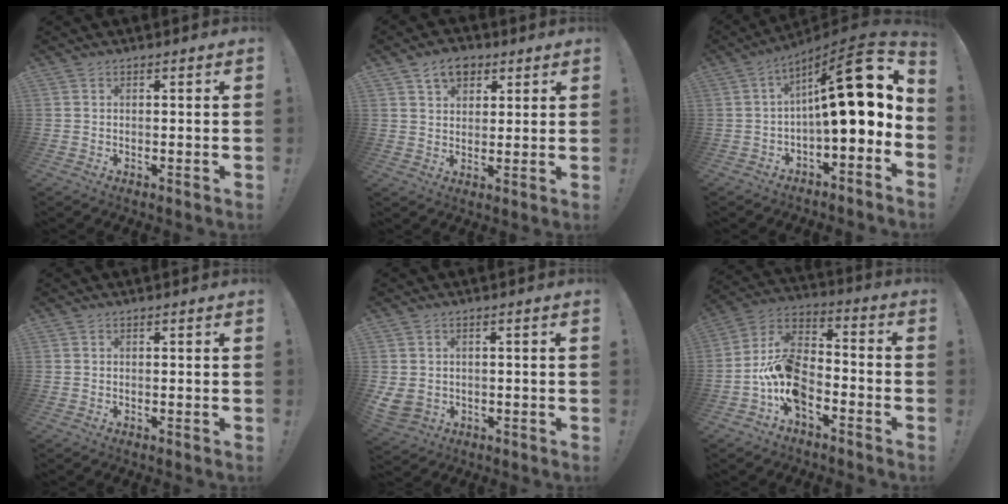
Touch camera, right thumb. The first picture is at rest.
{"total": 7.5, "force": [4.2, 5.2, 3.4], "torque": [-0.049, -0.010, 0.078]}
{"total": 19.3, "force": [2.9, 5.0, 18.4], "torque": [-0.280, -0.013, 0.044]}
{"total": 0.0}
{"total": 4.2, "force": [0.3, 3.5, 2.3], "torque": [-0.054, -0.006, 0.007]}
{"total": 14.0, "force": [-6.7, 8.3, 9.1], "torque": [-0.189, 0.034, -0.113]}